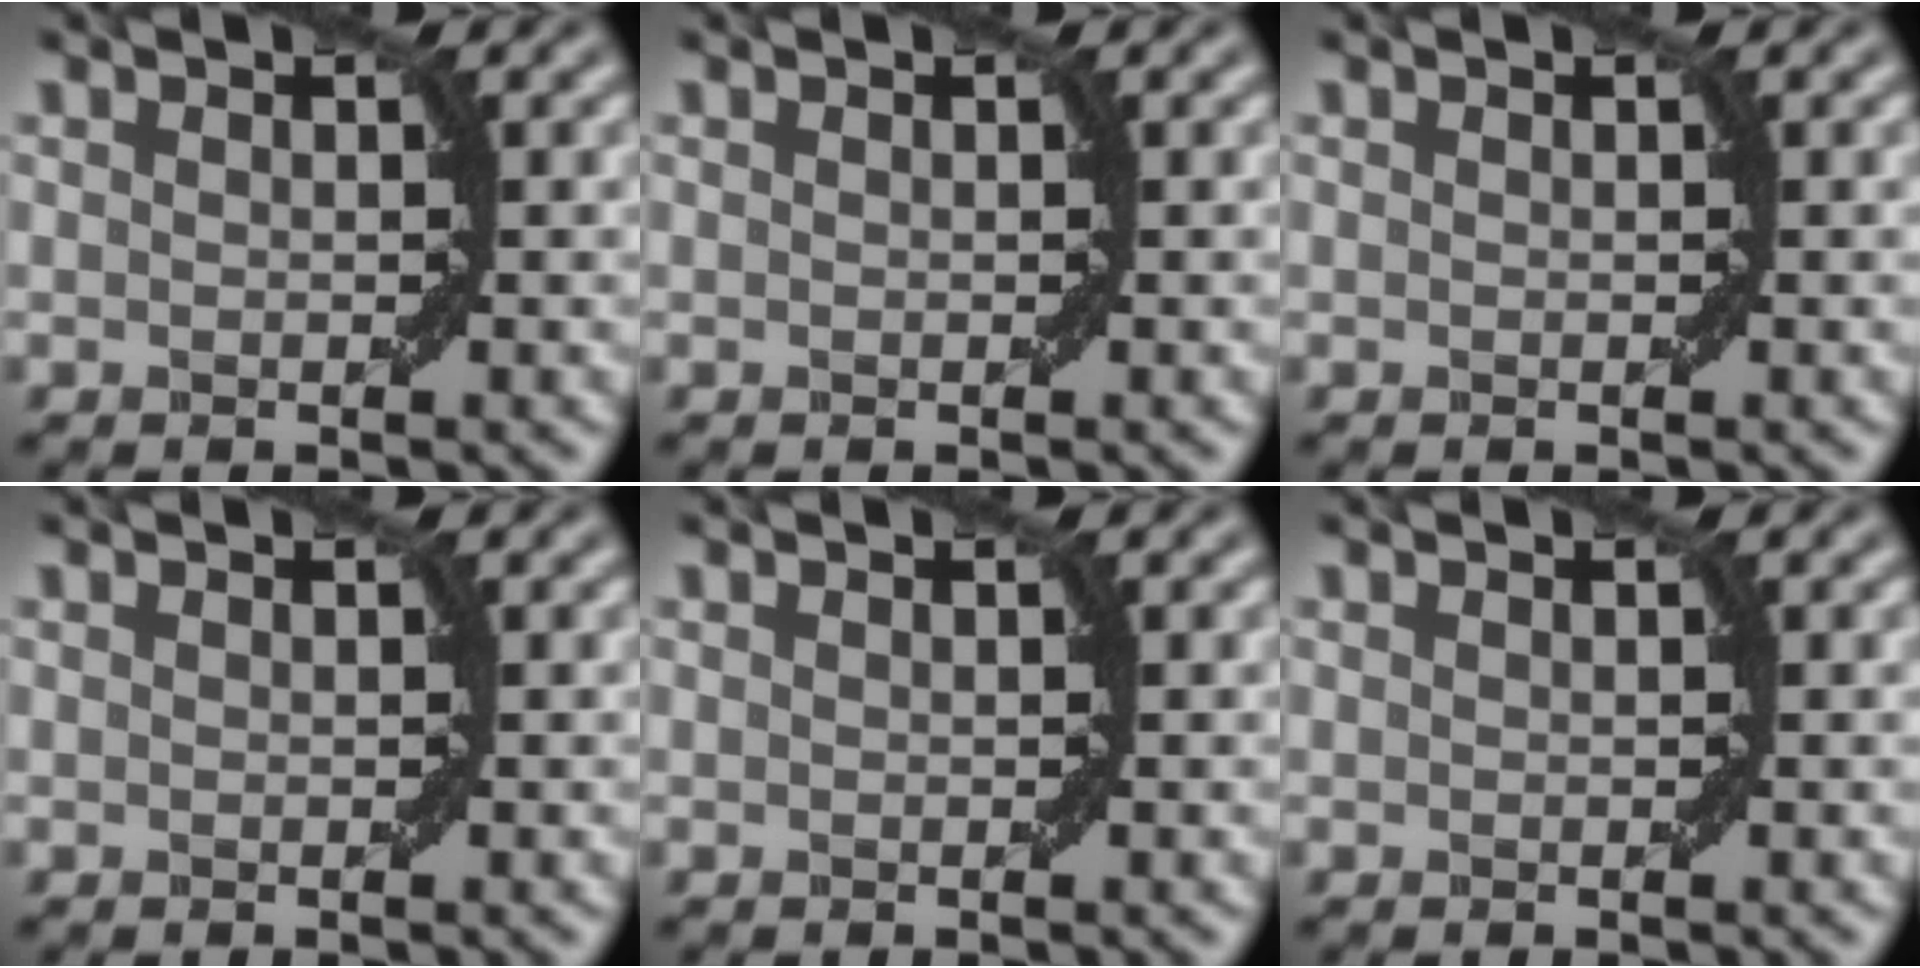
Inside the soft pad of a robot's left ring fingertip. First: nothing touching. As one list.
[{"total": 0.0}, {"total": 0.0}, {"total": 0.0}, {"total": 0.0}, {"total": 0.0}]